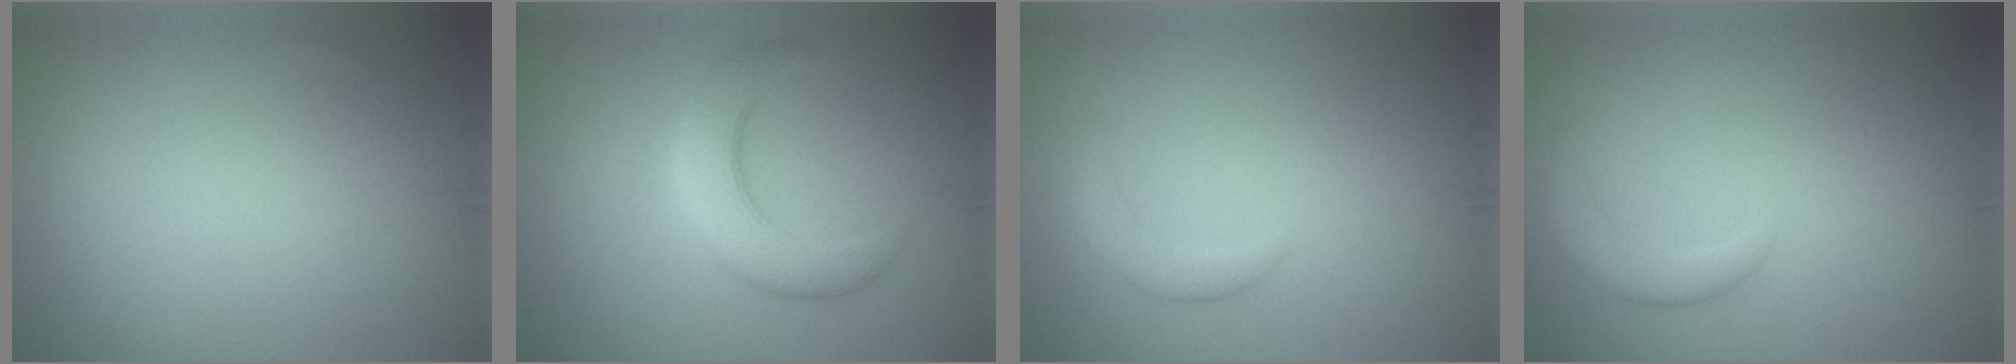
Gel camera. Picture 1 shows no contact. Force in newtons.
{"total": 4.6, "press": 4.6, "slide": 0.2}
{"total": 2.0, "press": 2.0, "slide": 0.2}
{"total": 2.2, "press": 2.2, "slide": 0.1}